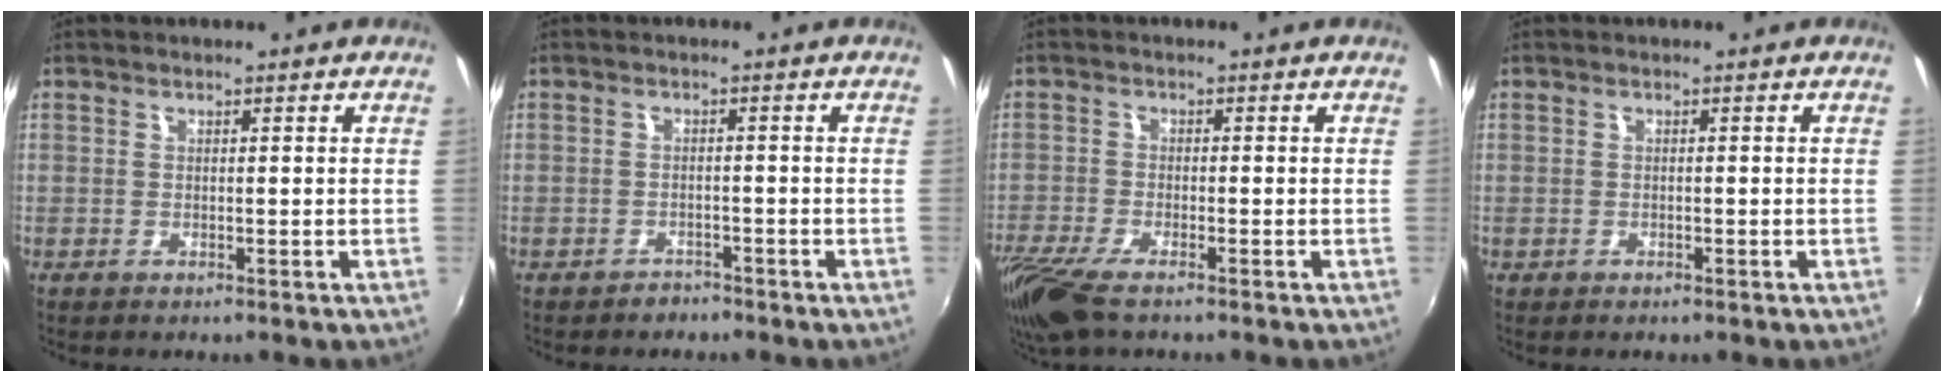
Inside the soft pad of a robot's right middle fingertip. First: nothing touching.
{"total": 2.1, "force": [-1.7, 1.1, -0.1], "torque": [-0.003, 0.002, -0.027]}
{"total": 9.9, "force": [-7.1, 2.7, 6.4], "torque": [-0.156, -0.045, -0.138]}
{"total": 0.7, "force": [-0.5, 0.5, 0.2], "torque": [-0.005, -0.003, -0.009]}